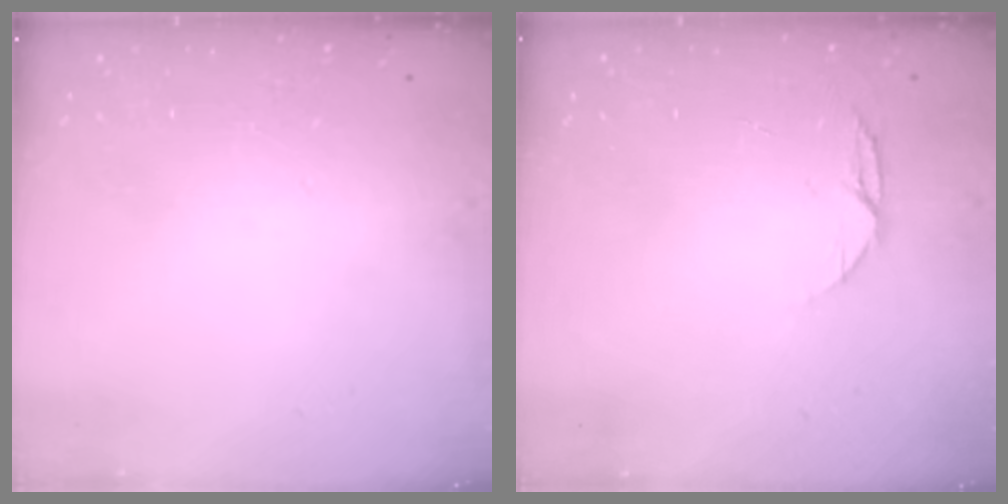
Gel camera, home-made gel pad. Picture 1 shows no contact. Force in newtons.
{"total": 4.8, "press": 4.8, "slide": 0.6}